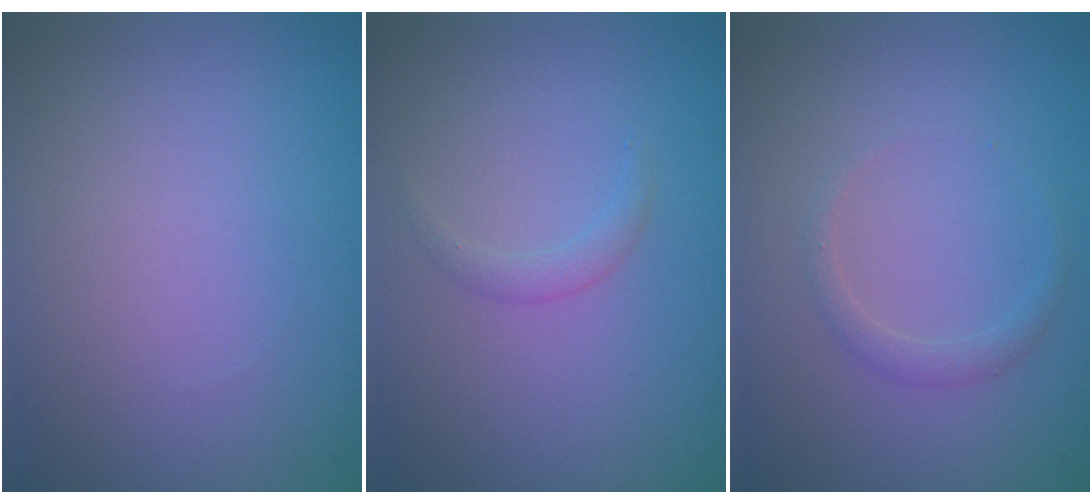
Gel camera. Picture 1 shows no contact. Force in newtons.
{"total": 1.0, "press": 1.0, "slide": 0.1}
{"total": 1.1, "press": 1.1, "slide": 0.1}